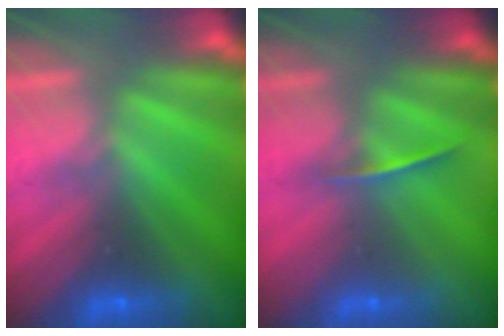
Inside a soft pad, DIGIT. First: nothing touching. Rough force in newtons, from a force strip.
{"total": 1.4}